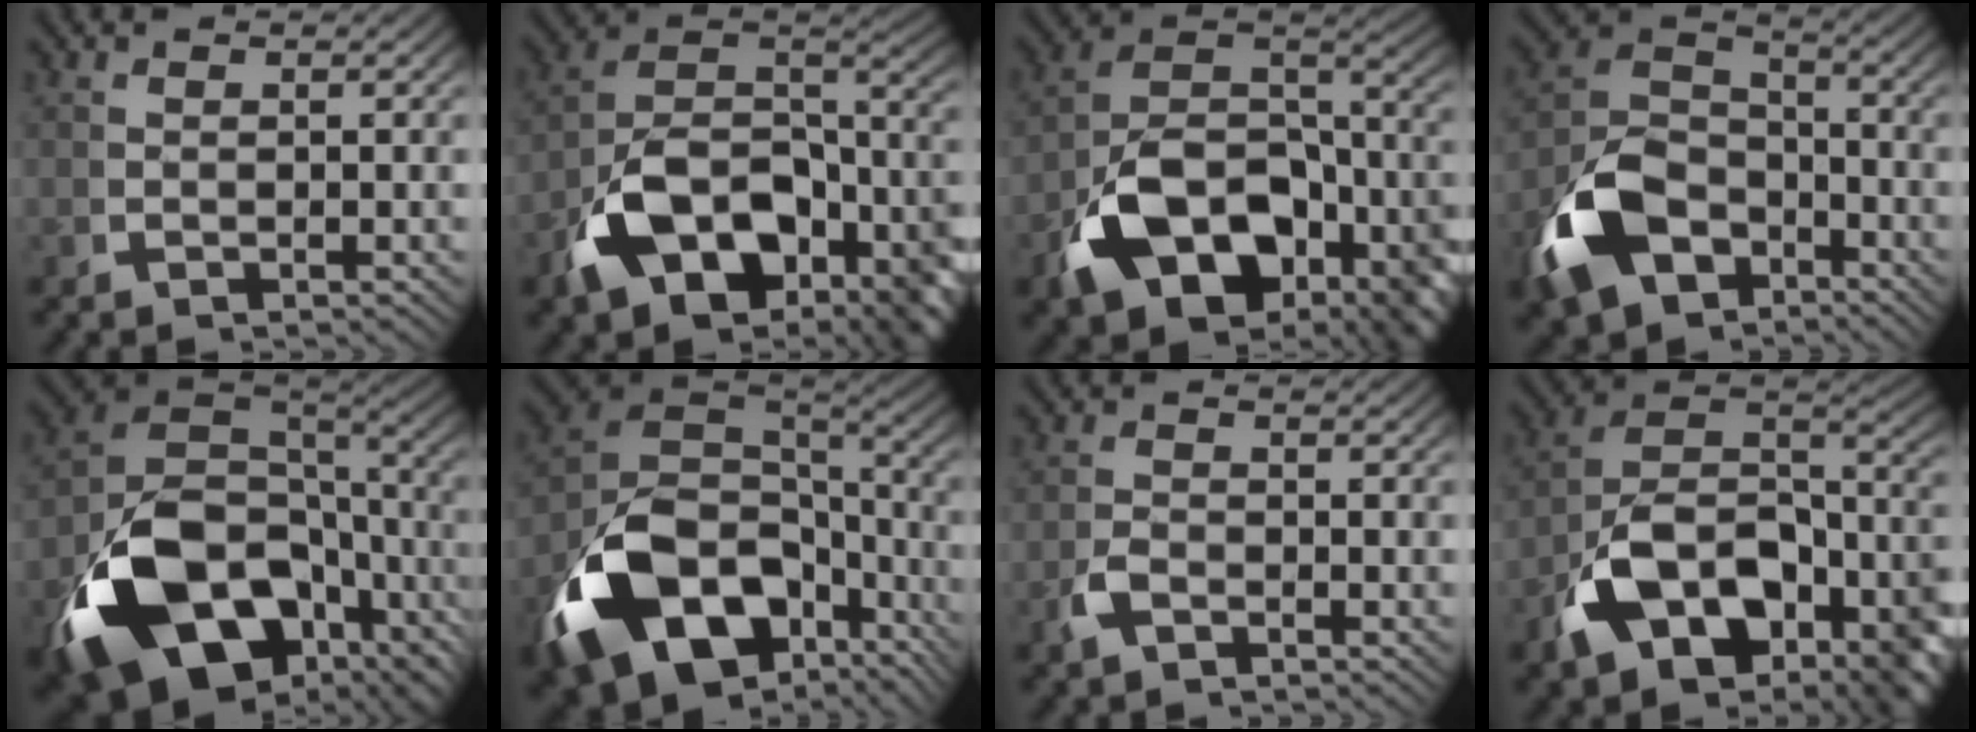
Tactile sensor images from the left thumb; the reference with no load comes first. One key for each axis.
{"total": 15.9, "fx": -3.2, "fy": 11.0, "fz": 11.0, "tx": -0.250, "ty": -0.065, "tz": -0.030}
{"total": 17.7, "fx": -4.7, "fy": 11.9, "fz": 12.2, "tx": -0.258, "ty": -0.072, "tz": -0.047}
{"total": 12.8, "fx": -4.8, "fy": 9.4, "fz": 7.3, "tx": -0.169, "ty": -0.047, "tz": -0.071}
{"total": 20.2, "fx": -5.9, "fy": 12.8, "fz": 14.4, "tx": -0.317, "ty": -0.076, "tz": -0.070}
{"total": 18.7, "fx": -5.1, "fy": 12.6, "fz": 12.8, "tx": -0.319, "ty": -0.081, "tz": -0.048}
{"total": 1.8, "fx": -1.2, "fy": 0.9, "fz": 0.9, "tx": -0.029, "ty": -0.006, "tz": -0.022}
{"total": 14.5, "fx": -2.2, "fy": 10.0, "fz": 10.2, "tx": -0.227, "ty": -0.046, "tz": -0.023}